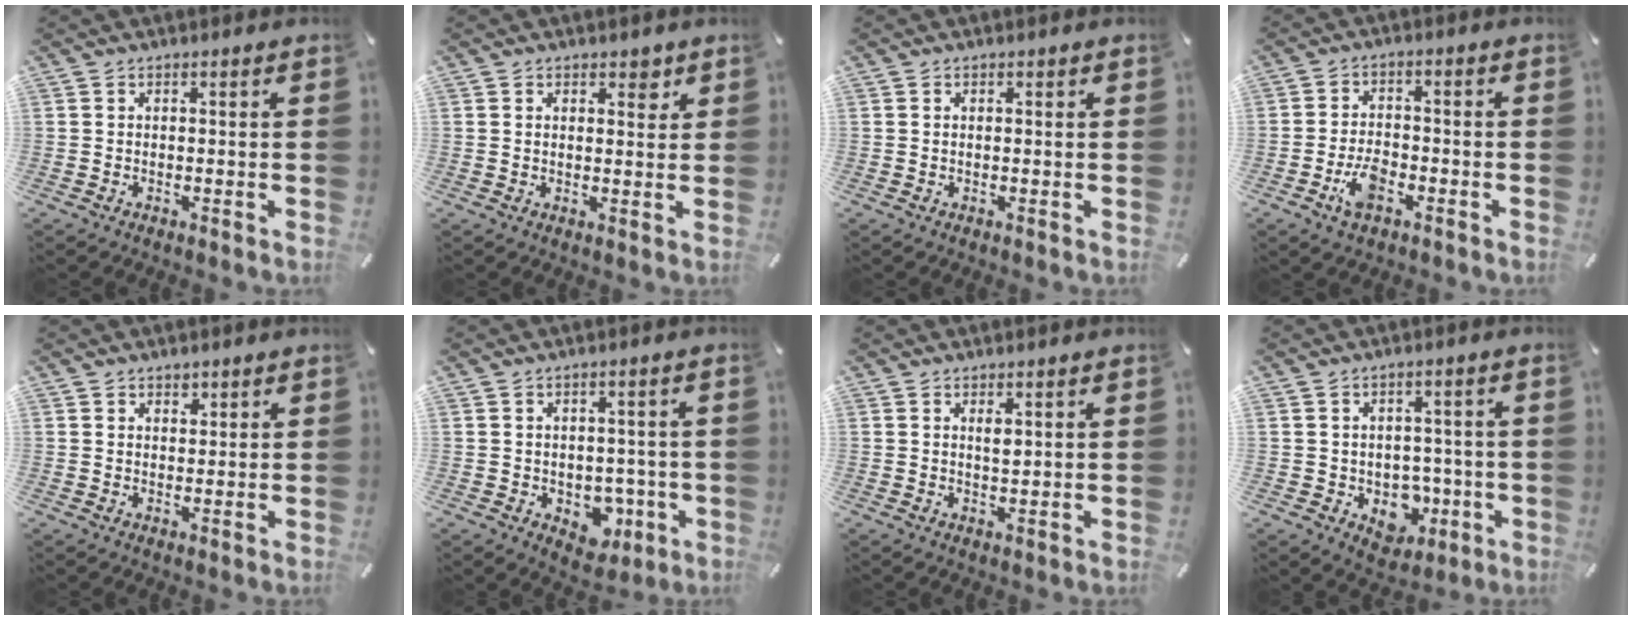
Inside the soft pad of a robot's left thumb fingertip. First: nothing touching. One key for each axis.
{"total": 3.0, "fx": 1.9, "fy": 1.9, "fz": 1.5, "tx": -0.001, "ty": -0.009, "tz": 0.025}
{"total": 0.6, "fx": 0.1, "fy": 0.4, "fz": 0.4, "tx": -0.008, "ty": 0.002, "tz": 0.001}
{"total": 6.7, "fx": -3.1, "fy": 3.8, "fz": 4.6, "tx": -0.096, "ty": 0.015, "tz": -0.059}
{"total": 2.0, "fx": 1.3, "fy": 1.5, "fz": 0.2, "tx": 0.011, "ty": -0.005, "tz": 0.020}
{"total": 5.4, "fx": -0.9, "fy": 4.7, "fz": 2.5, "tx": -0.015, "ty": -0.001, "tz": -0.015}
{"total": 2.0, "fx": 0.9, "fy": 0.8, "fz": 1.6, "tx": -0.026, "ty": -0.002, "tz": 0.014}
{"total": 7.8, "fx": -1.4, "fy": 6.8, "fz": 3.5, "tx": -0.025, "ty": 0.005, "tz": -0.016}